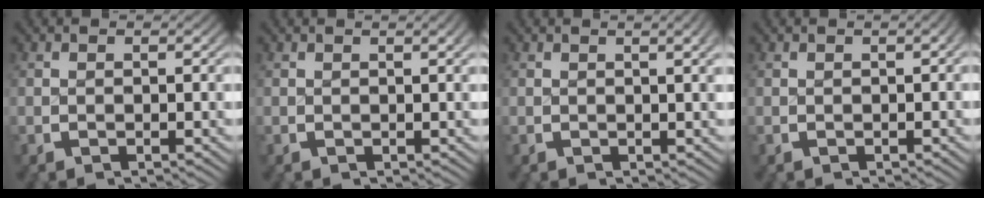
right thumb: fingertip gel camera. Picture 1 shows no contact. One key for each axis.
{"total": 0.6, "fx": 0.3, "fy": 0.0, "fz": 0.6, "tx": -0.008, "ty": 0.002, "tz": 0.005}
{"total": 1.5, "fx": 0.5, "fy": 0.2, "fz": 1.4, "tx": -0.017, "ty": 0.002, "tz": 0.009}
{"total": 0.5, "fx": 0.0, "fy": 0.2, "fz": 0.5, "tx": -0.005, "ty": 0.003, "tz": -0.001}